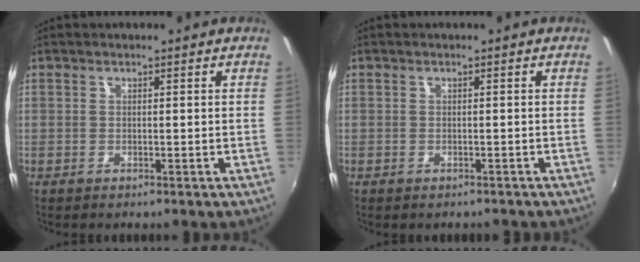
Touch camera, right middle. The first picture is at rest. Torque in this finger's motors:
{"motor_torque": [1.04, -1.10, 0.04, 0.04]}